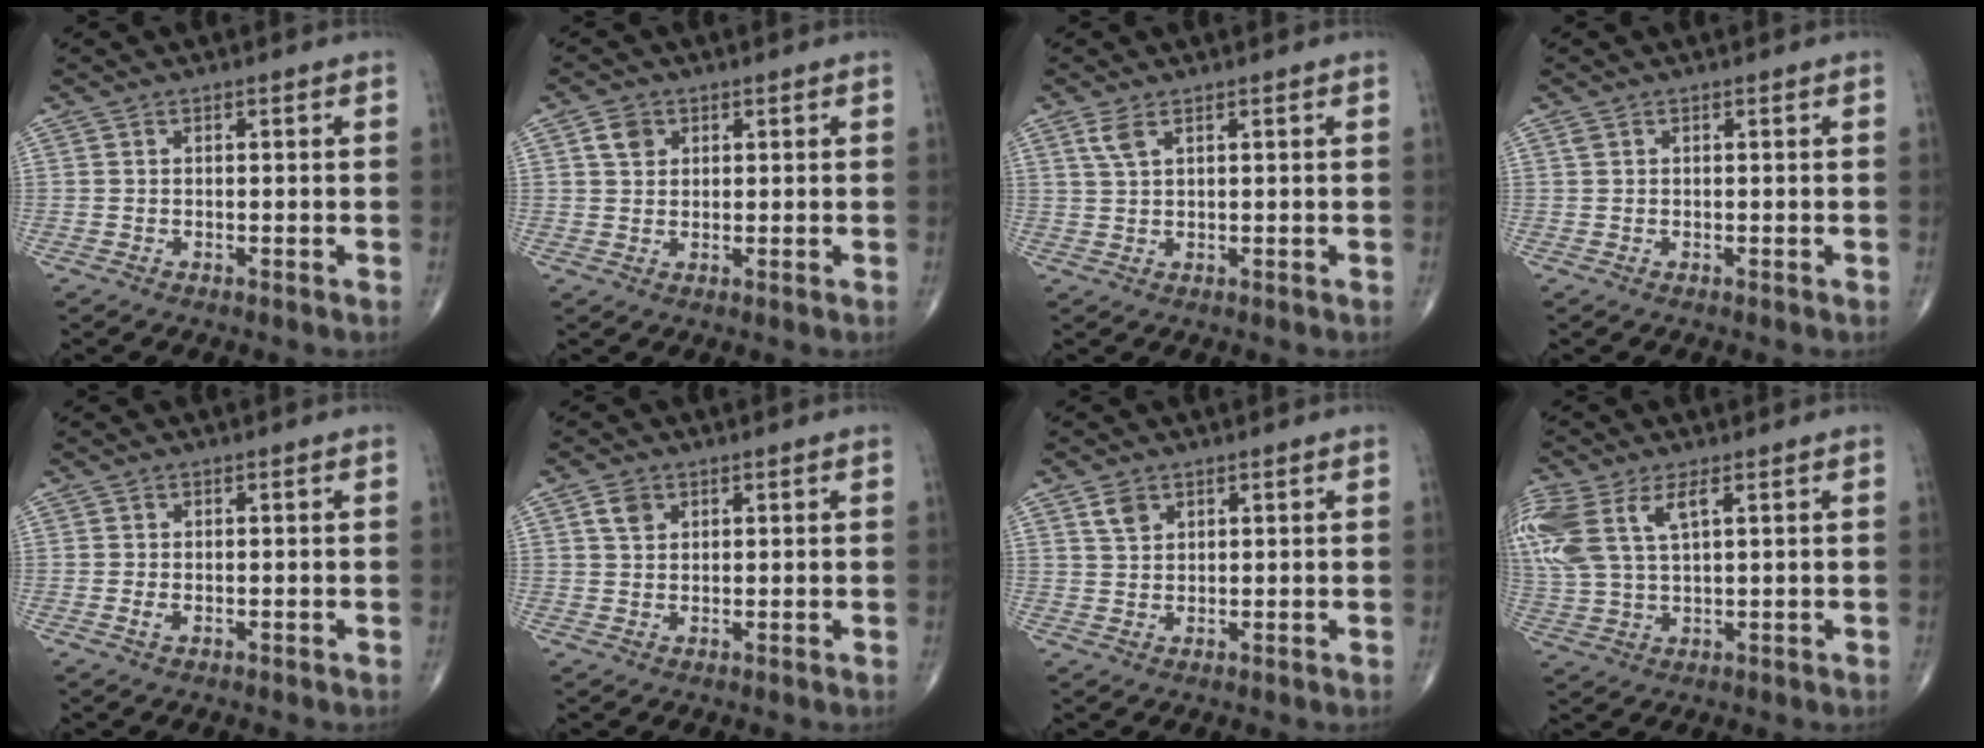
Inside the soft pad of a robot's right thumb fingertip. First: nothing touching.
{"total": 3.3, "force": [1.4, 2.6, 1.5], "torque": [-0.016, -0.001, 0.024]}
{"total": 2.7, "force": [1.5, 0.9, 2.0], "torque": [-0.049, 0.005, 0.038]}
{"total": 0.7, "force": [0.4, 0.4, 0.4], "torque": [-0.010, 0.008, 0.010]}
{"total": 1.2, "force": [-0.2, 0.6, 0.9], "torque": [-0.017, 0.001, -0.003]}
{"total": 3.0, "force": [1.4, 2.2, 1.6], "torque": [-0.021, -0.001, 0.026]}
{"total": 3.0, "force": [1.7, 2.0, 1.5], "torque": [-0.020, -0.006, 0.035]}
{"total": 14.9, "force": [5.4, 7.4, 11.8], "torque": [-0.300, 0.005, 0.111]}